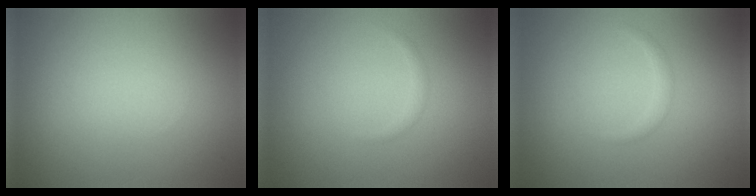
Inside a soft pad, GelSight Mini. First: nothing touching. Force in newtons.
{"total": 0.6, "press": 0.6, "slide": 0.0}
{"total": 0.8, "press": 0.8, "slide": 0.0}